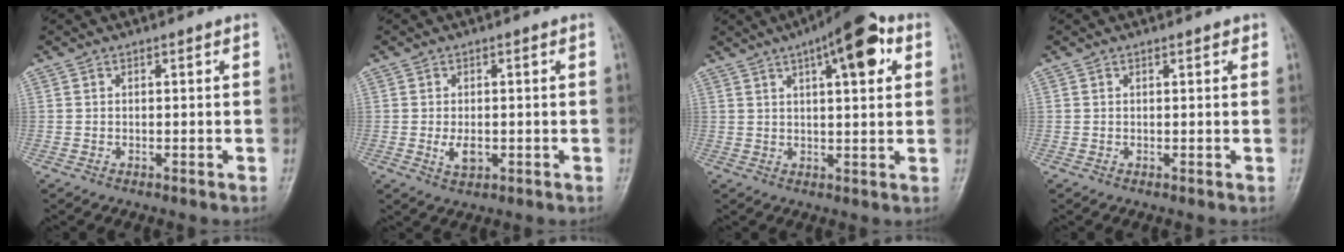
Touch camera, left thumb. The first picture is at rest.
{"total": 3.4, "force": [-0.6, 2.0, 2.8], "torque": [-0.047, -0.003, -0.006]}
{"total": 12.2, "force": [5.4, 3.9, 10.2], "torque": [-0.126, 0.004, 0.071]}
{"total": 0.9, "force": [0.6, 0.3, 0.7], "torque": [-0.009, 0.000, 0.006]}